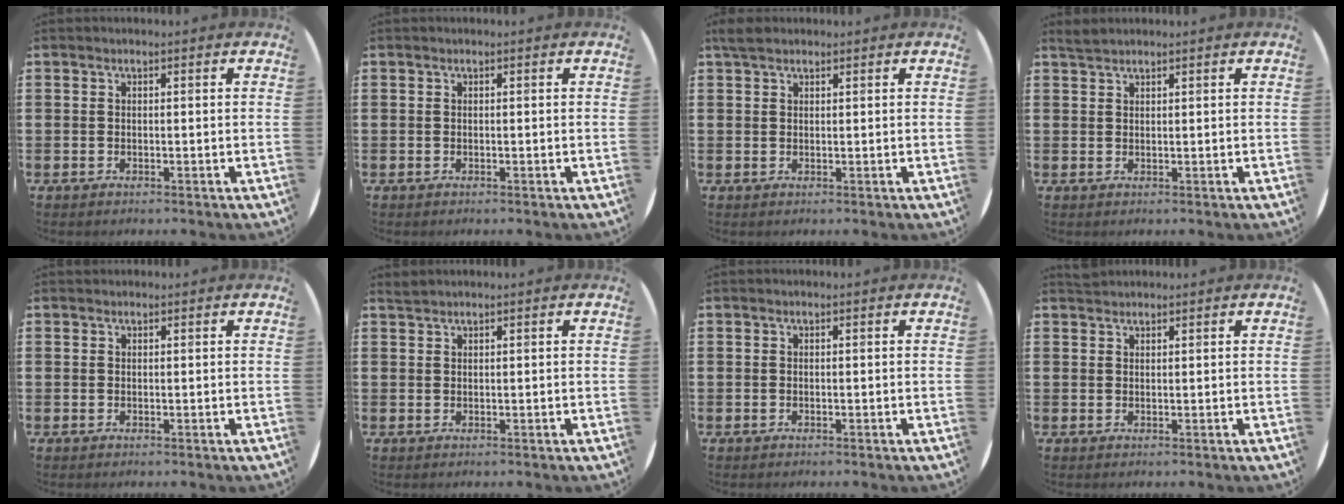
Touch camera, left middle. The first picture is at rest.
{"total": 0.0}
{"total": 1.9, "force": [1.6, 0.7, 0.8], "torque": [-0.011, 0.002, 0.028]}
{"total": 1.3, "force": [1.3, 0.1, 0.3], "torque": [-0.007, 0.002, 0.024]}
{"total": 0.0}
{"total": 0.8, "force": [0.8, -0.1, 0.0], "torque": [-0.001, -0.001, 0.016]}
{"total": 0.0}
{"total": 1.0, "force": [1.0, 0.2, -0.1], "torque": [-0.001, 0.001, 0.020]}